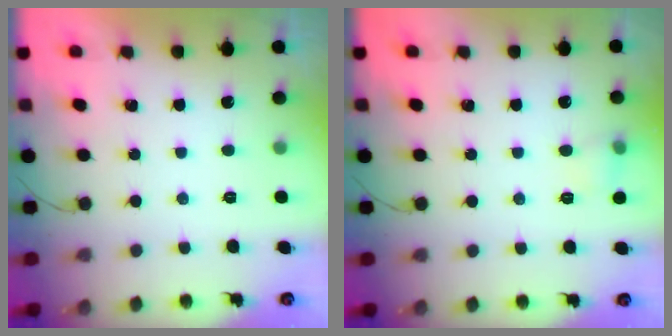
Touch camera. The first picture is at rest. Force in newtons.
{"total": 5.2, "press": 4.9, "slide": 1.5}